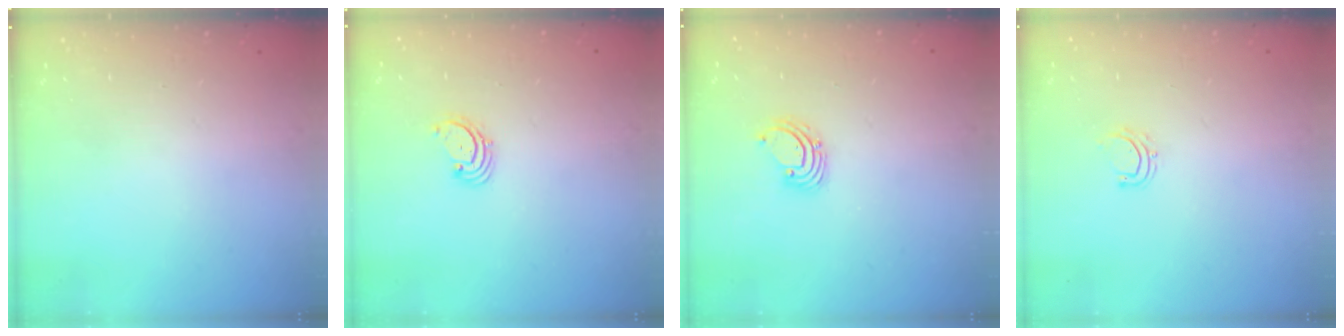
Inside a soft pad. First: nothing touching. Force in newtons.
{"total": 1.7, "press": 1.7, "slide": 0.2}
{"total": 2.2, "press": 2.2, "slide": 0.2}
{"total": 4.8, "press": 4.7, "slide": 0.7}